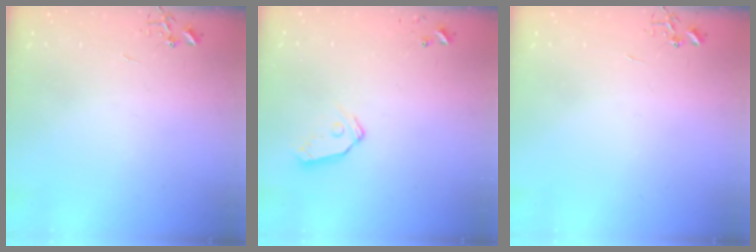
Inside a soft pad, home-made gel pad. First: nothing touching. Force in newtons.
{"total": 8.1, "press": 8.1, "slide": 0.7}
{"total": 0.0}